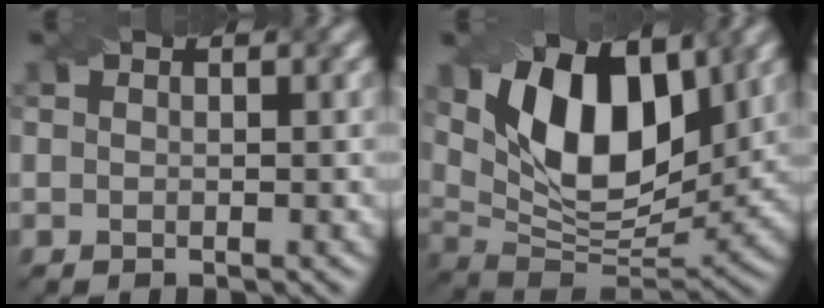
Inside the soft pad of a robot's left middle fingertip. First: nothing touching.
{"total": 11.9, "force": [4.6, 6.2, 9.1], "torque": [-0.157, 0.000, 0.081]}